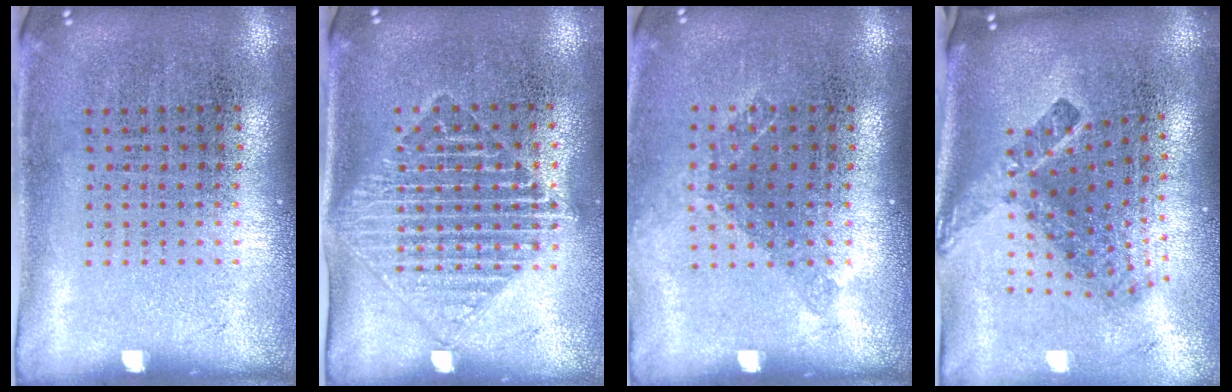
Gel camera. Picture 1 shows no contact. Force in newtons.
{"total": 1.6, "press": 1.4, "slide": 0.8}
{"total": 1.2, "press": 0.9, "slide": 0.7}
{"total": 2.6, "press": 1.6, "slide": 2.1}